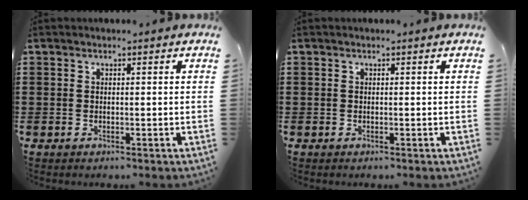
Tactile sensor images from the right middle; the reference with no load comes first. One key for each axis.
{"total": 0.0}